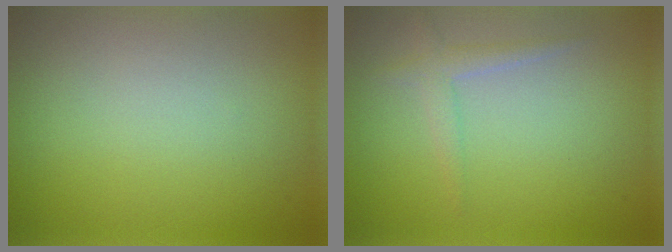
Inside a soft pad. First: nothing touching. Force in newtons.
{"total": 1.6, "press": 1.6, "slide": 0.1}